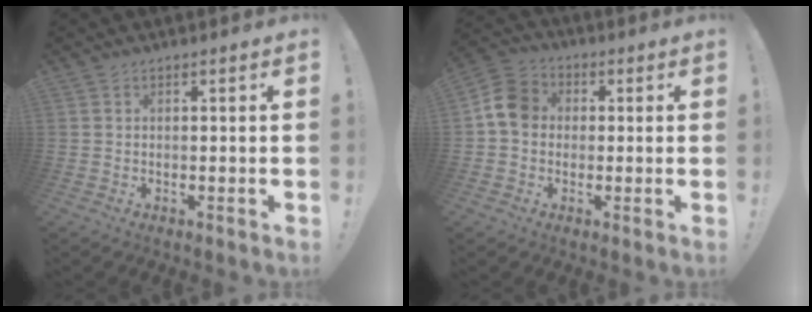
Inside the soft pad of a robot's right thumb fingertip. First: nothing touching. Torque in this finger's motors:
{"motor_torque": [1.17, 1.29, 0.46, -0.41, 0.01]}